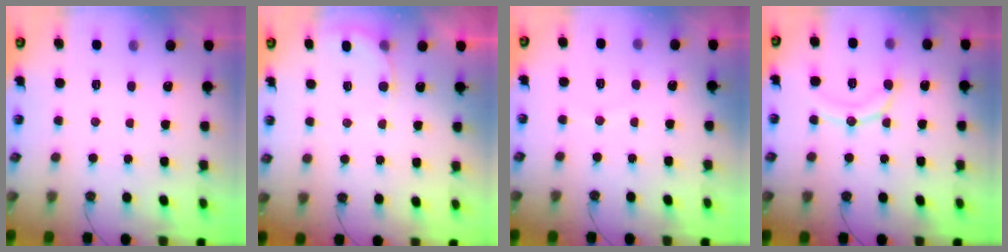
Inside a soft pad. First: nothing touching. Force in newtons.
{"total": 4.5, "press": 4.3, "slide": 1.0}
{"total": 2.4, "press": 2.4, "slide": 0.3}
{"total": 11.7, "press": 11.7, "slide": 1.0}